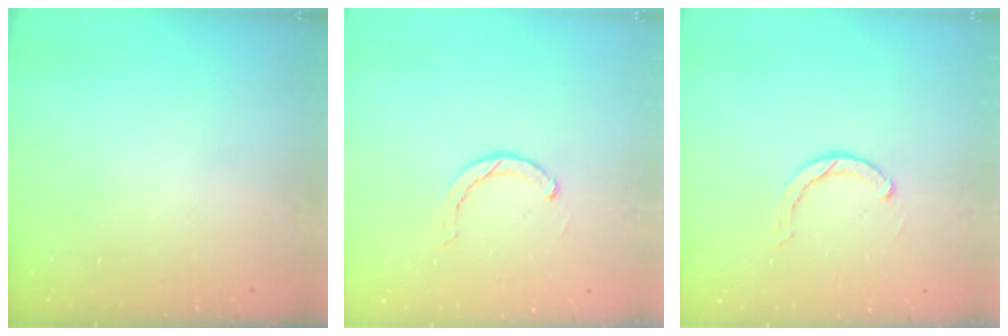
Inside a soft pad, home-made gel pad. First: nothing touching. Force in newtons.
{"total": 2.8, "press": 2.8, "slide": 0.2}
{"total": 2.8, "press": 2.8, "slide": 0.2}